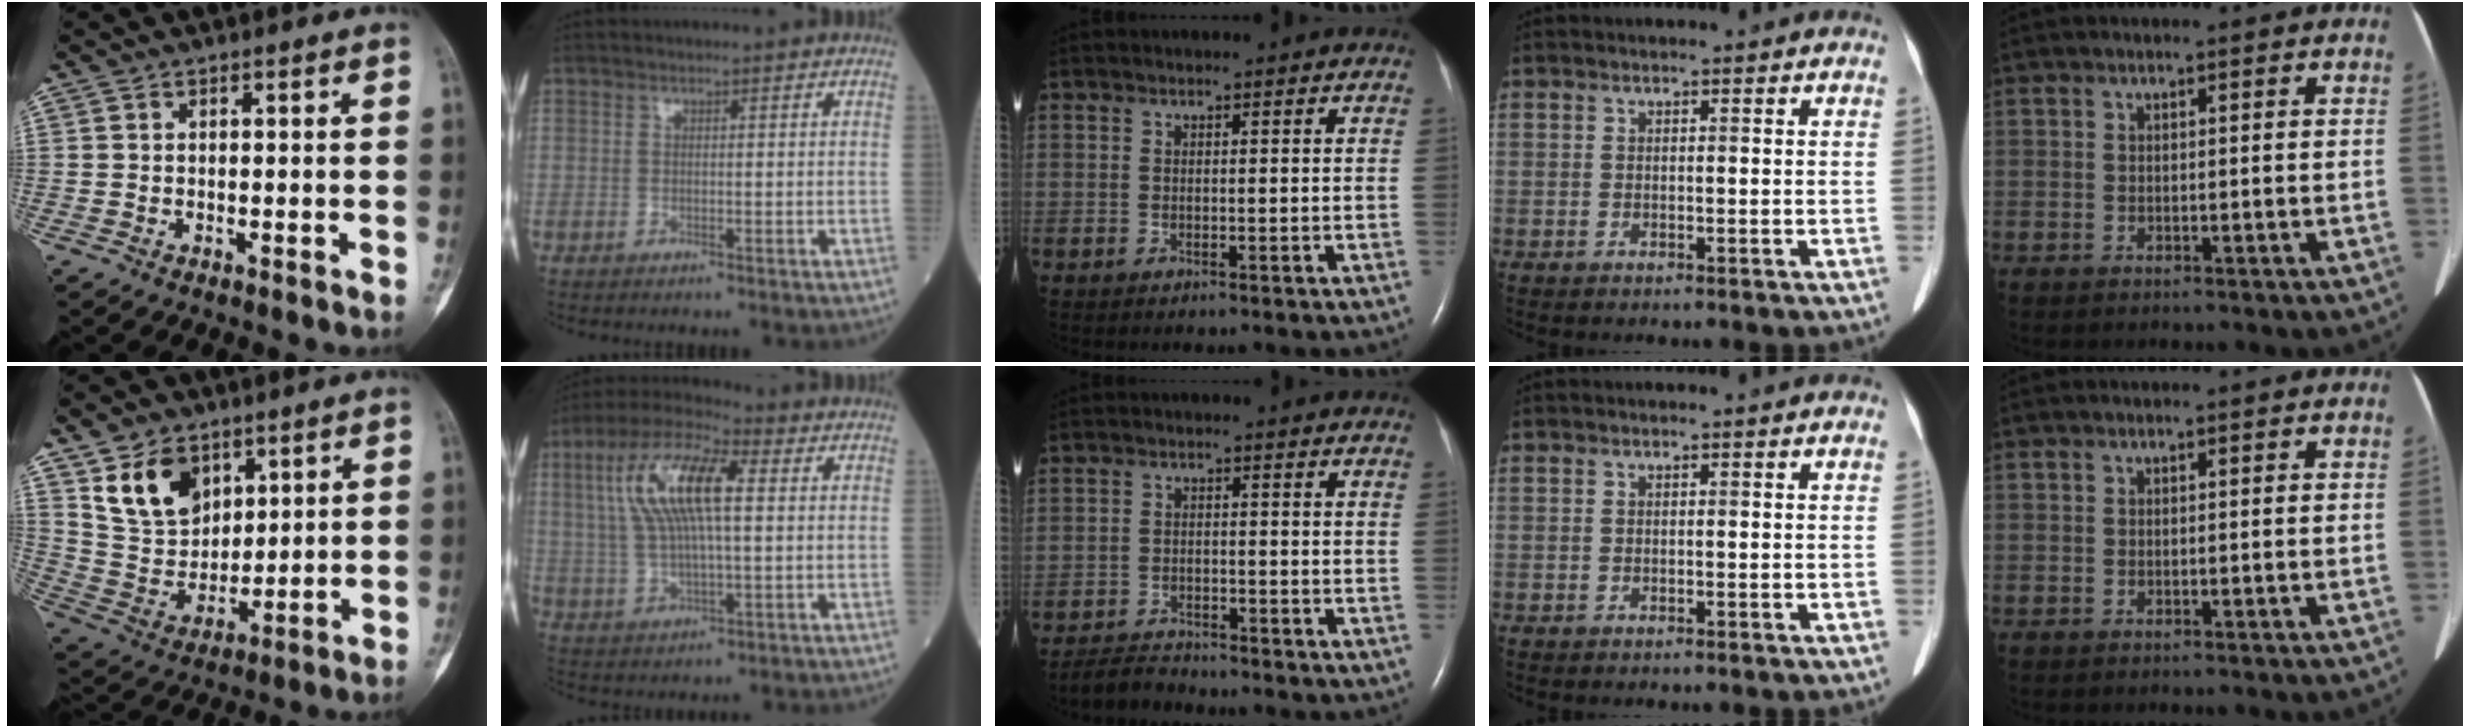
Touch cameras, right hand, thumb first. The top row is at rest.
{"thumb": {"total": 12.4, "force": [6.6, 8.5, 6.1], "torque": [-0.083, -0.036, 0.139]}, "index": {"total": 12.8, "force": [3.1, 3.4, 12.0], "torque": [-0.249, 0.025, 0.058]}, "middle": {"total": 3.2, "force": [-3.2, 0.3, -0.2], "torque": [-0.002, -0.014, -0.059]}}